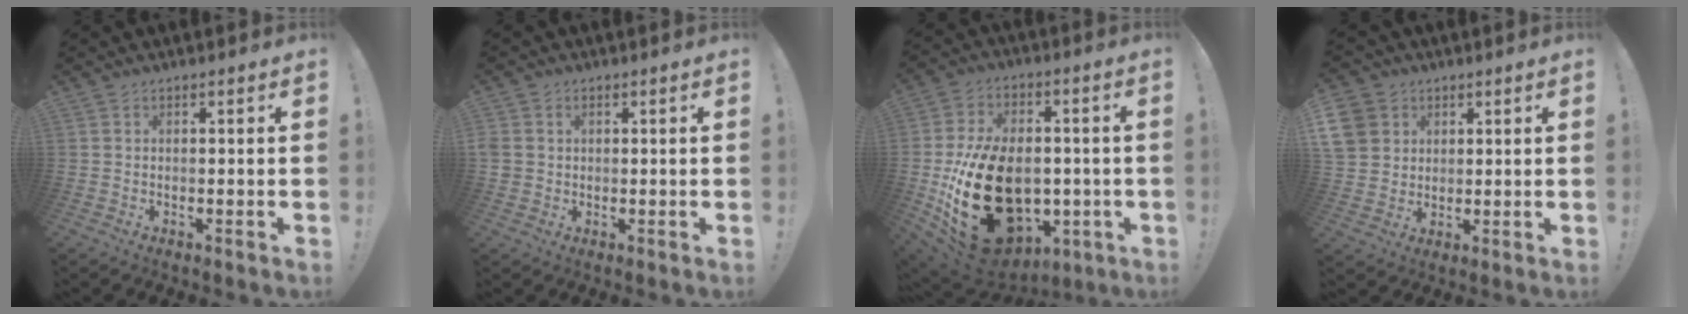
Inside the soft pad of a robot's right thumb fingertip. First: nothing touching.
{"total": 2.7, "force": [0.8, 2.4, 1.0], "torque": [-0.012, -0.001, 0.015]}
{"total": 29.7, "force": [-4.9, 19.8, 21.6], "torque": [-0.397, 0.024, -0.047]}
{"total": 8.7, "force": [3.4, 7.6, 2.6], "torque": [-0.045, -0.015, 0.072]}